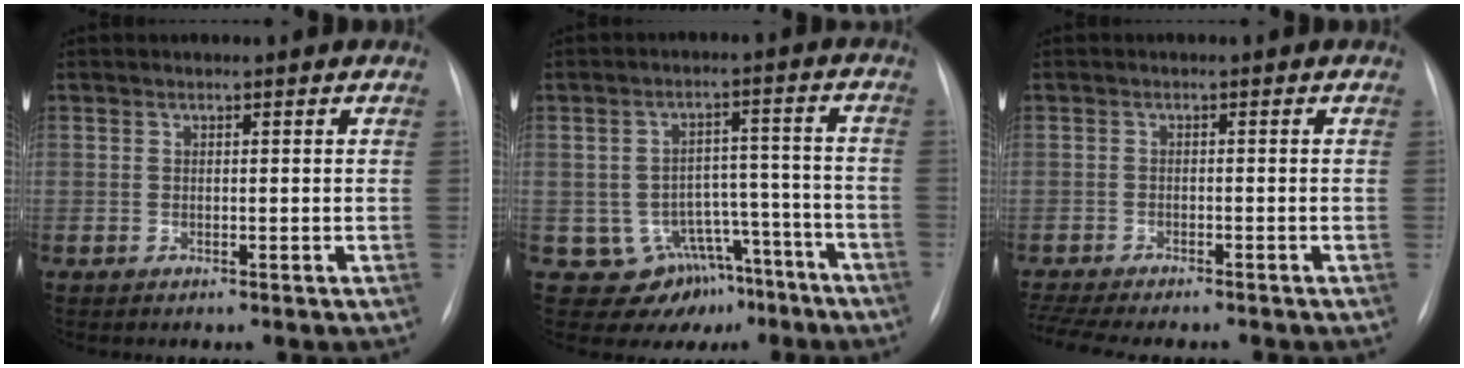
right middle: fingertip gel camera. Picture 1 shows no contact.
{"total": 11.2, "force": [-7.3, 8.1, 2.3], "torque": [-0.007, 0.059, -0.091]}
{"total": 11.2, "force": [-9.8, 2.3, 4.9], "torque": [-0.089, -0.004, -0.140]}